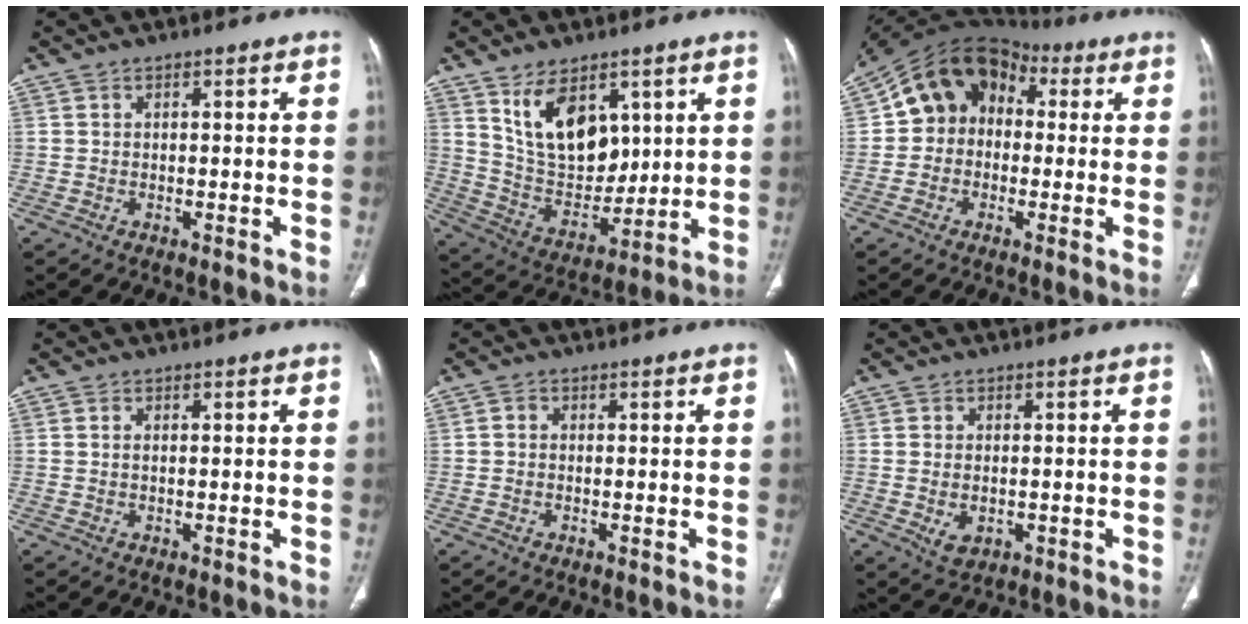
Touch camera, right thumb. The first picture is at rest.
{"total": 14.9, "force": [6.8, 9.1, 9.6], "torque": [-0.126, -0.044, 0.147]}
{"total": 12.5, "force": [1.7, 10.1, 7.1], "torque": [-0.089, 0.042, 0.017]}
{"total": 0.5, "force": [0.2, 0.3, 0.4], "torque": [-0.012, 0.002, 0.003]}
{"total": 0.9, "force": [0.0, 0.7, 0.5], "torque": [-0.006, 0.002, -0.004]}
{"total": 3.7, "force": [-0.7, 2.4, 2.7], "torque": [-0.045, -0.002, 0.000]}